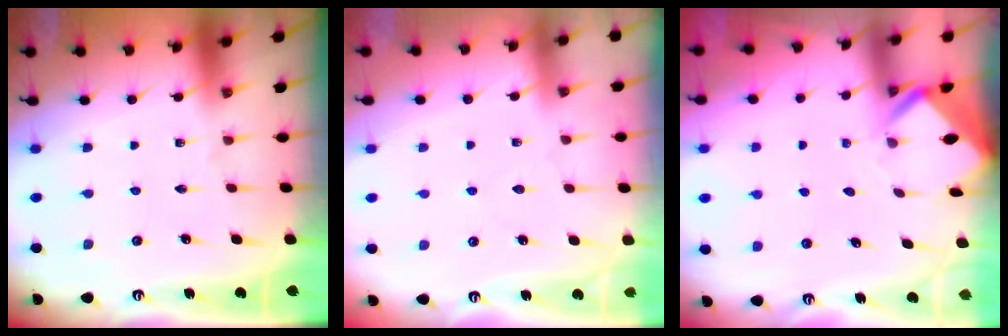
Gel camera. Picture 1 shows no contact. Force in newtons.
{"total": 4.4, "press": 4.3, "slide": 0.7}
{"total": 3.0, "press": 3.0, "slide": 0.2}